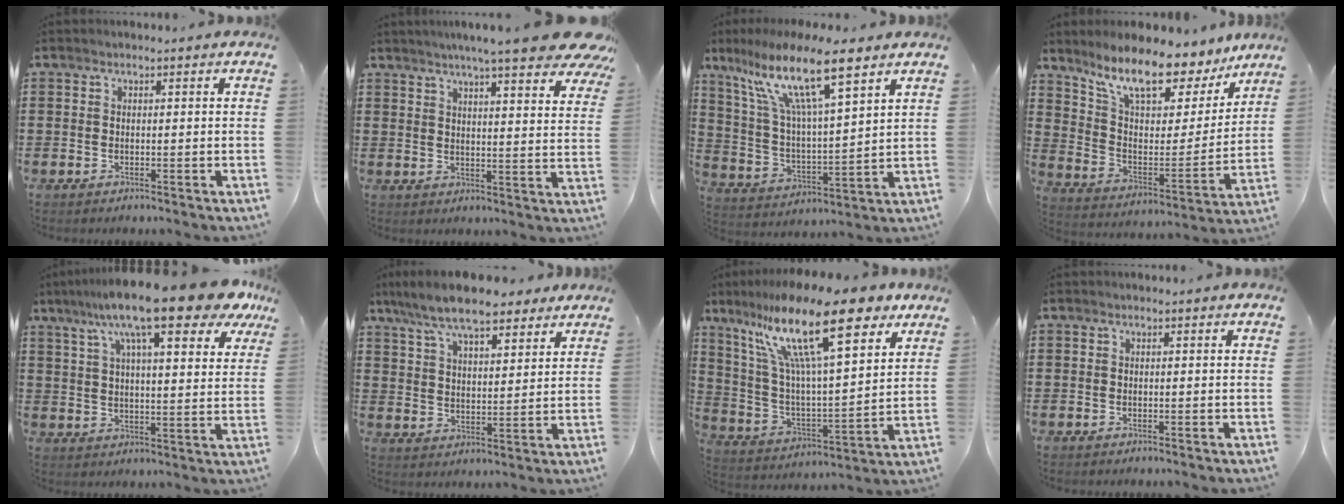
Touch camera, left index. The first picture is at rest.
{"total": 8.2, "force": [6.9, 0.1, 4.5], "torque": [-0.093, -0.027, 0.117]}
{"total": 13.3, "force": [8.9, 2.5, 9.6], "torque": [-0.201, -0.034, 0.148]}
{"total": 10.8, "force": [9.1, 2.6, 5.2], "torque": [-0.119, -0.065, 0.154]}
{"total": 16.7, "force": [12.0, 2.5, 11.4], "torque": [-0.228, -0.038, 0.197]}
{"total": 9.6, "force": [8.1, 2.3, 4.7], "torque": [-0.116, -0.013, 0.149]}
{"total": 19.5, "force": [11.9, 5.2, 14.6], "torque": [-0.294, -0.049, 0.195]}
{"total": 0.0}